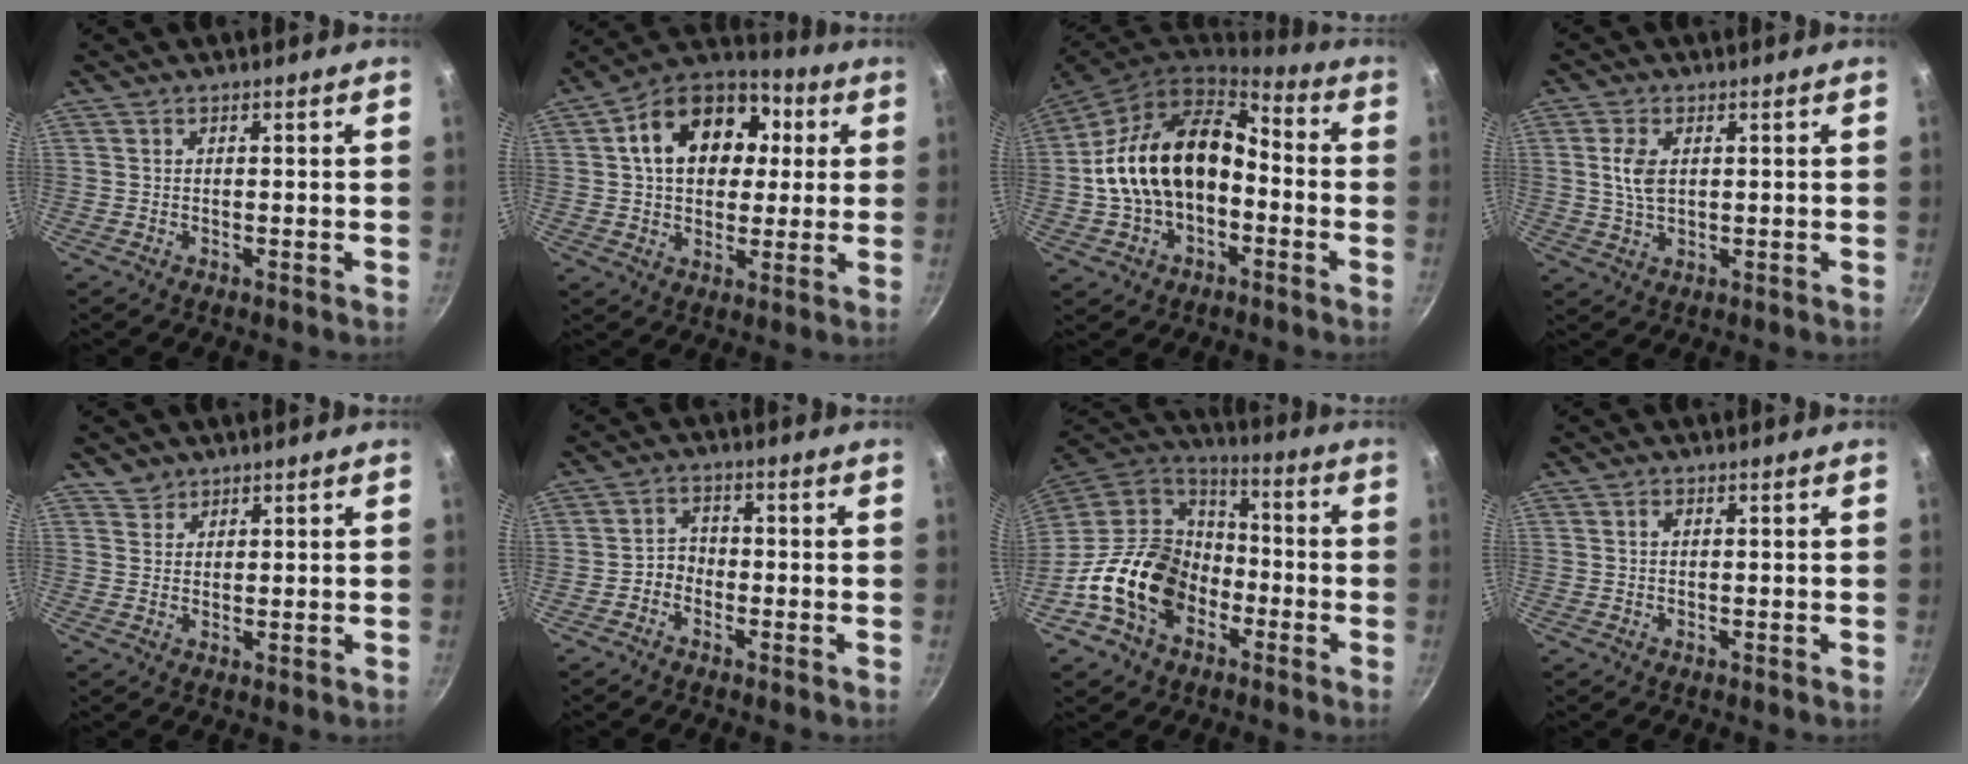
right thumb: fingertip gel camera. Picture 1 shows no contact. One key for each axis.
{"total": 18.7, "fx": 4.1, "fy": 13.6, "fz": 12.2, "tx": -0.178, "ty": 0.024, "tz": 0.052}
{"total": 18.5, "fx": -1.9, "fy": 12.5, "fz": 13.4, "tx": -0.216, "ty": 0.057, "tz": -0.039}
{"total": 5.3, "fx": 1.0, "fy": 3.2, "fz": 4.1, "tx": -0.078, "ty": 0.000, "tz": 0.021}
{"total": 2.7, "fx": 2.0, "fy": 1.7, "fz": 0.0, "tx": 0.020, "ty": -0.004, "tz": 0.035}
{"total": 2.9, "fx": -1.6, "fy": 2.2, "fz": 1.0, "tx": 0.001, "ty": 0.026, "tz": -0.033}
{"total": 19.1, "fx": -6.5, "fy": 14.1, "fz": 11.0, "tx": -0.168, "ty": 0.055, "tz": -0.128}
{"total": 1.0, "fx": 0.3, "fy": 0.7, "fz": 0.7, "tx": -0.011, "ty": 0.005, "tz": 0.004}